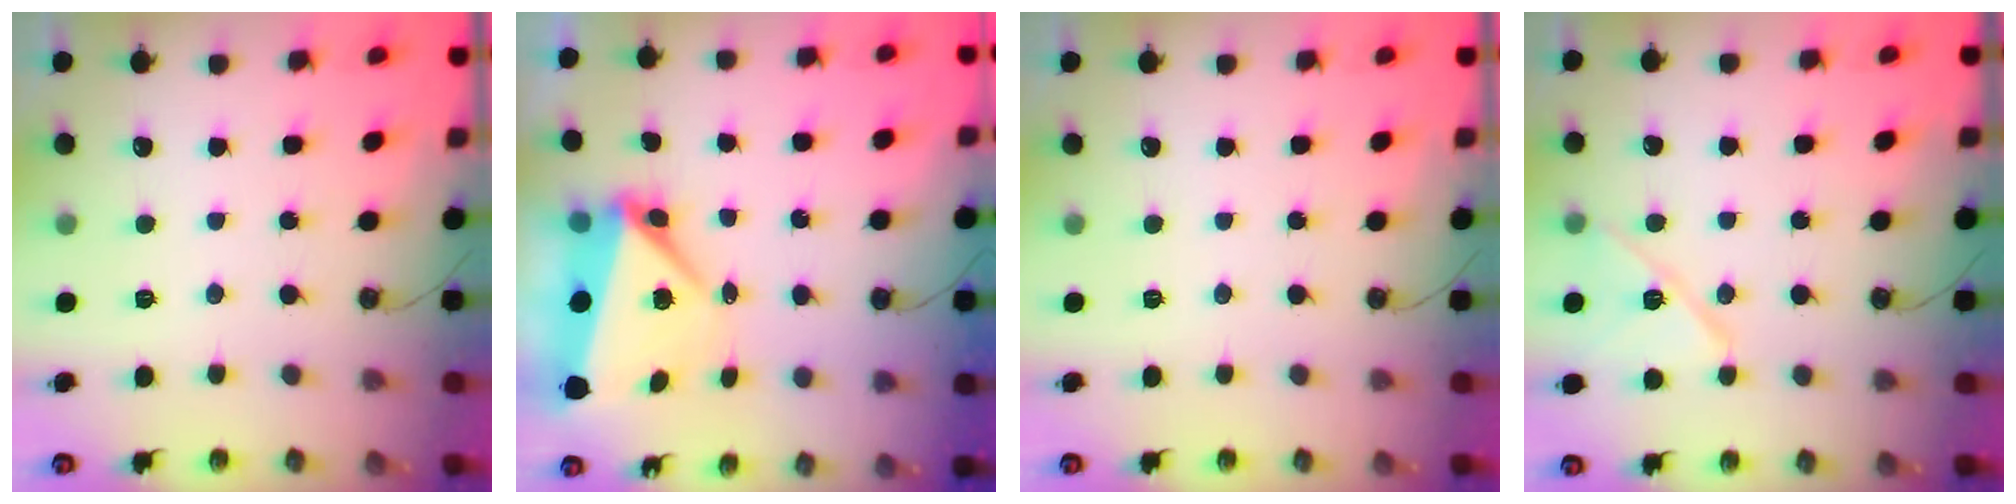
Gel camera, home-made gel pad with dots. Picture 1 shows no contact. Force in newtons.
{"total": 6.7, "press": 6.7, "slide": 1.0}
{"total": 0.0}
{"total": 12.0, "press": 11.9, "slide": 0.9}